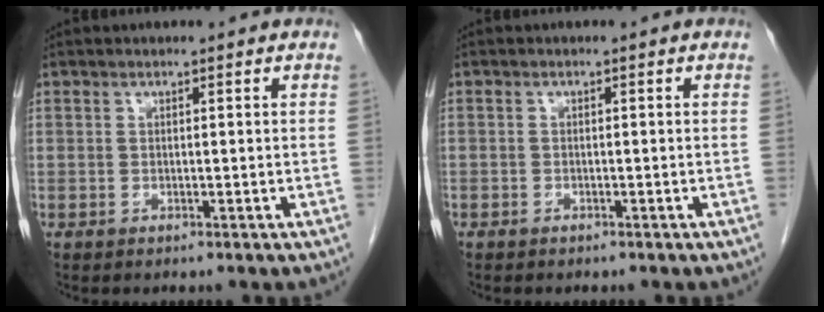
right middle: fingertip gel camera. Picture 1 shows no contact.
{"total": 0.8, "force": [-0.5, 0.6, 0.0], "torque": [-0.004, 0.003, -0.009]}